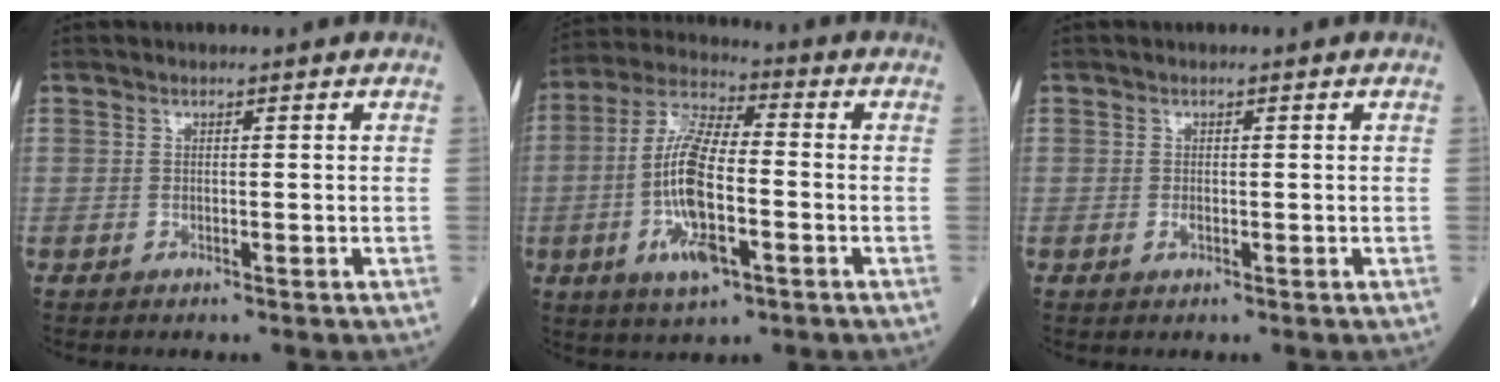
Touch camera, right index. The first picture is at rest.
{"total": 13.1, "force": [-3.1, 3.5, 12.3], "torque": [-0.253, -0.003, -0.057]}
{"total": 0.7, "force": [-0.3, 0.3, 0.5], "torque": [-0.012, 0.000, -0.004]}